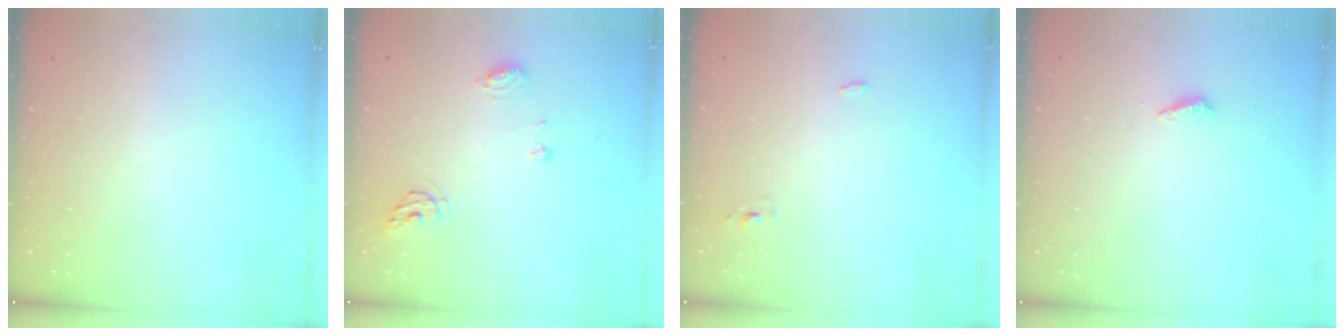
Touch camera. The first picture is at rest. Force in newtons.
{"total": 7.2, "press": 7.2, "slide": 0.8}
{"total": 2.7, "press": 2.6, "slide": 0.8}
{"total": 2.9, "press": 2.9, "slide": 0.3}